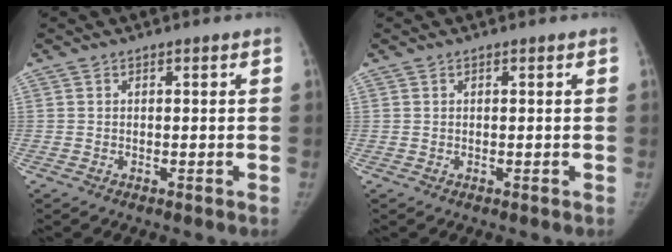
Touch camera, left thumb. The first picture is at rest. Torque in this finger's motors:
{"motor_torque": [0.56, -0.09, -0.06, 0.06, 0.08]}